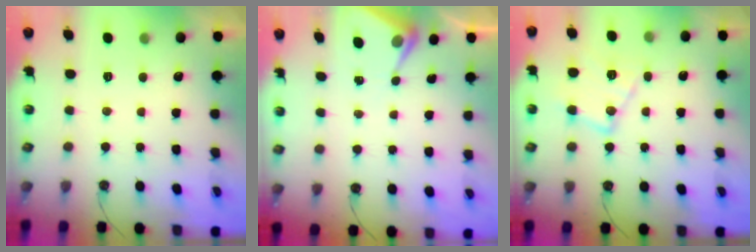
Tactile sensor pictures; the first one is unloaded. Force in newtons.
{"total": 5.6, "press": 5.6, "slide": 0.4}
{"total": 13.8, "press": 13.8, "slide": 1.2}